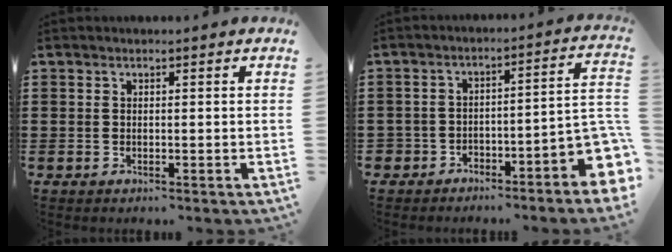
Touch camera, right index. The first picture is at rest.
{"total": 5.1, "force": [-4.1, 1.4, 2.5], "torque": [-0.039, -0.003, -0.080]}